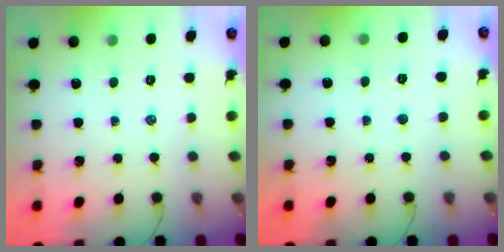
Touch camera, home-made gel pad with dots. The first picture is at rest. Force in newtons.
{"total": 1.8, "press": 1.7, "slide": 0.5}